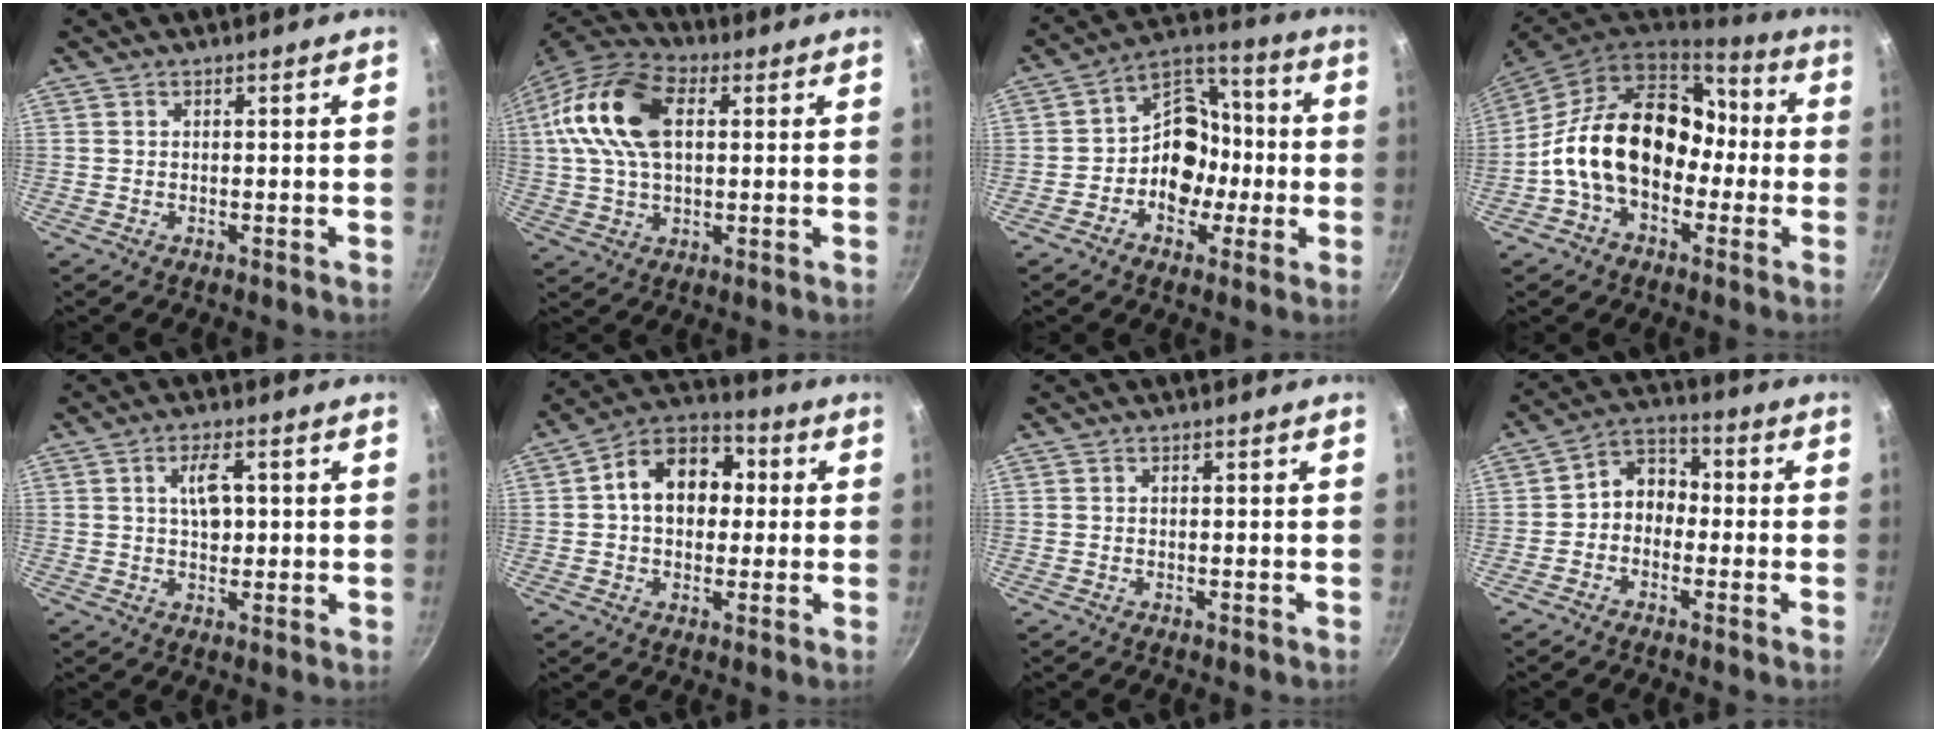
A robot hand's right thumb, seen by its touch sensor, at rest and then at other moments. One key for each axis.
{"total": 17.4, "fx": 3.7, "fy": 10.4, "fz": 13.4, "tx": -0.248, "ty": 0.021, "tz": 0.055}
{"total": 13.1, "fx": -2.0, "fy": 10.4, "fz": 7.7, "tx": -0.059, "ty": 0.051, "tz": -0.048}
{"total": 19.2, "fx": -2.0, "fy": 13.7, "fz": 13.3, "tx": -0.184, "ty": 0.056, "tz": -0.046}
{"total": 5.4, "fx": 1.2, "fy": 2.6, "fz": 4.5, "tx": -0.064, "ty": 0.004, "tz": 0.020}
{"total": 13.2, "fx": 1.7, "fy": 9.7, "fz": 8.8, "tx": -0.093, "ty": 0.028, "tz": 0.007}
{"total": 0.0}
{"total": 6.5, "fx": -1.3, "fy": 5.3, "fz": 3.7, "tx": -0.027, "ty": 0.035, "tz": -0.041}